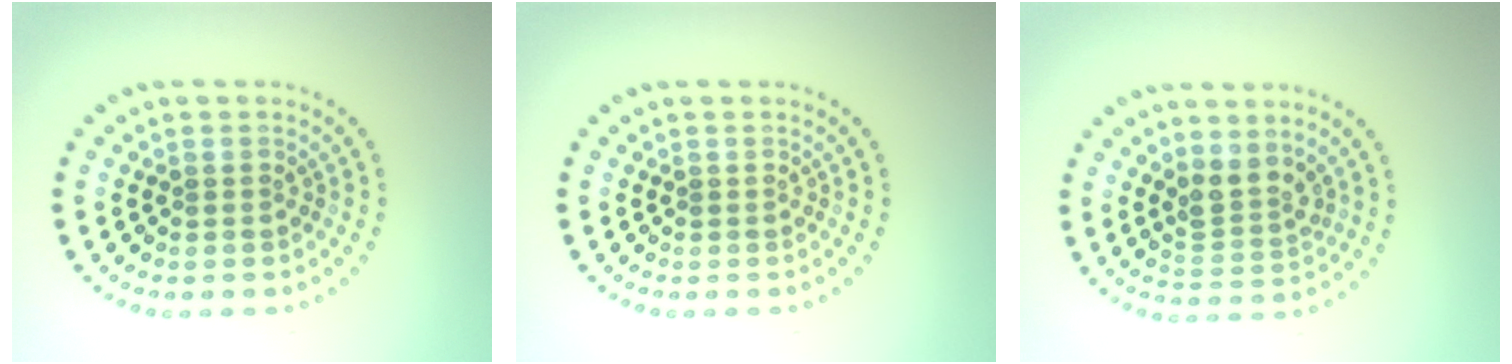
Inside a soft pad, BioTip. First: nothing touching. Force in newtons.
{"total": 0.0}
{"total": 2.6, "press": 1.9, "slide": 1.8}